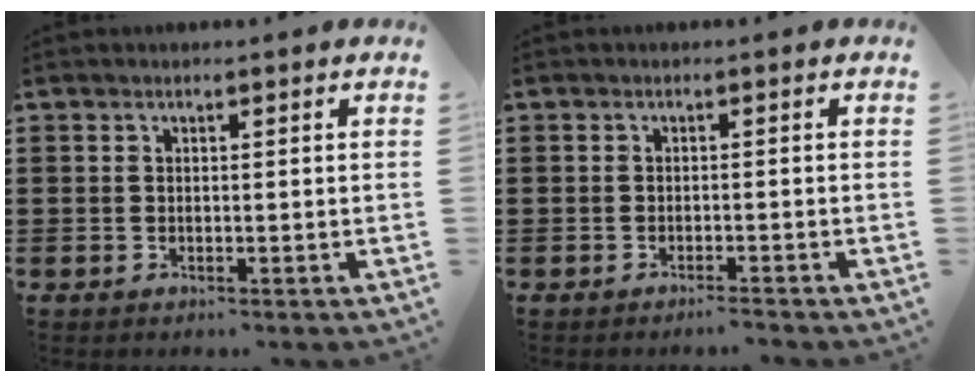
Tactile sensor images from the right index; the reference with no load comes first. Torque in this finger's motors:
{"motor_torque": [1.08, 1.06, 0.05, -0.01]}